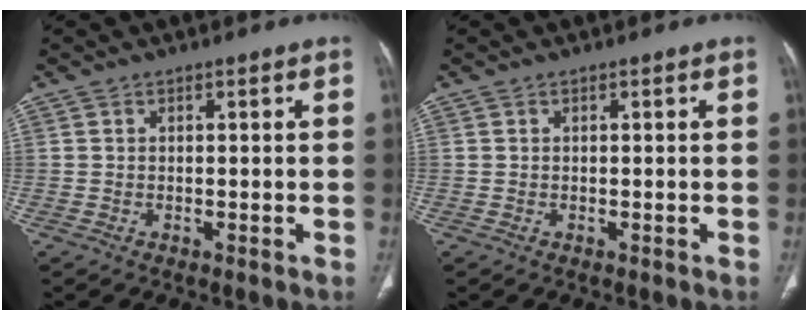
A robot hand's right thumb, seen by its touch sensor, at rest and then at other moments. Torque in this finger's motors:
{"motor_torque": [0.01, 0.01, 0.00, 0.00, 0.02]}